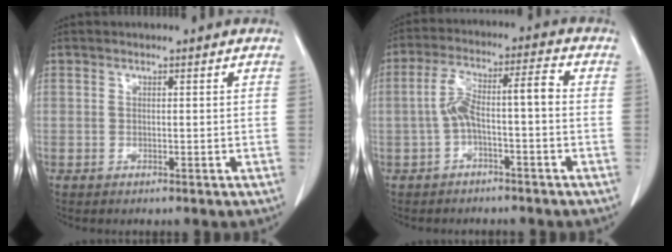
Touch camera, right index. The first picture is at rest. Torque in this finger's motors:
{"motor_torque": [0.26, 0.08, 0.22, 0.06]}